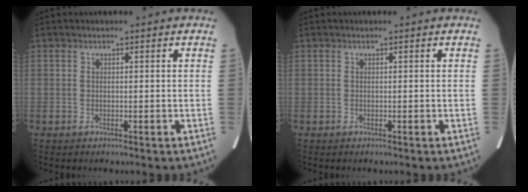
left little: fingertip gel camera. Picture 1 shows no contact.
{"total": 0.0}